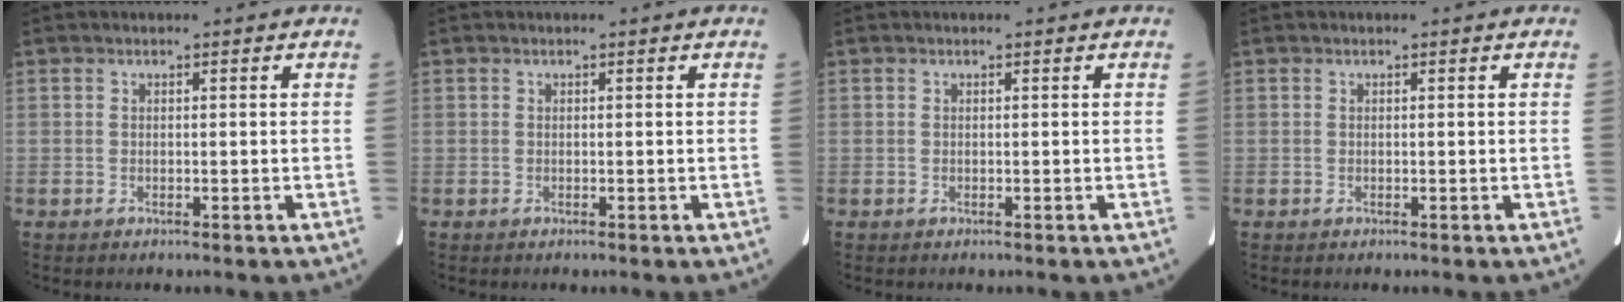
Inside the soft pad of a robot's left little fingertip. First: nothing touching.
{"total": 0.0}
{"total": 0.0}
{"total": 0.0}